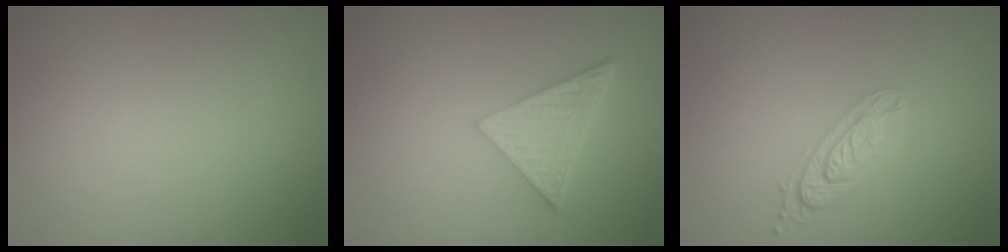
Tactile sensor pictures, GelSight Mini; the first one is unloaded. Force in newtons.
{"total": 5.1, "press": 3.8, "slide": 3.5}
{"total": 2.2, "press": 2.1, "slide": 0.5}